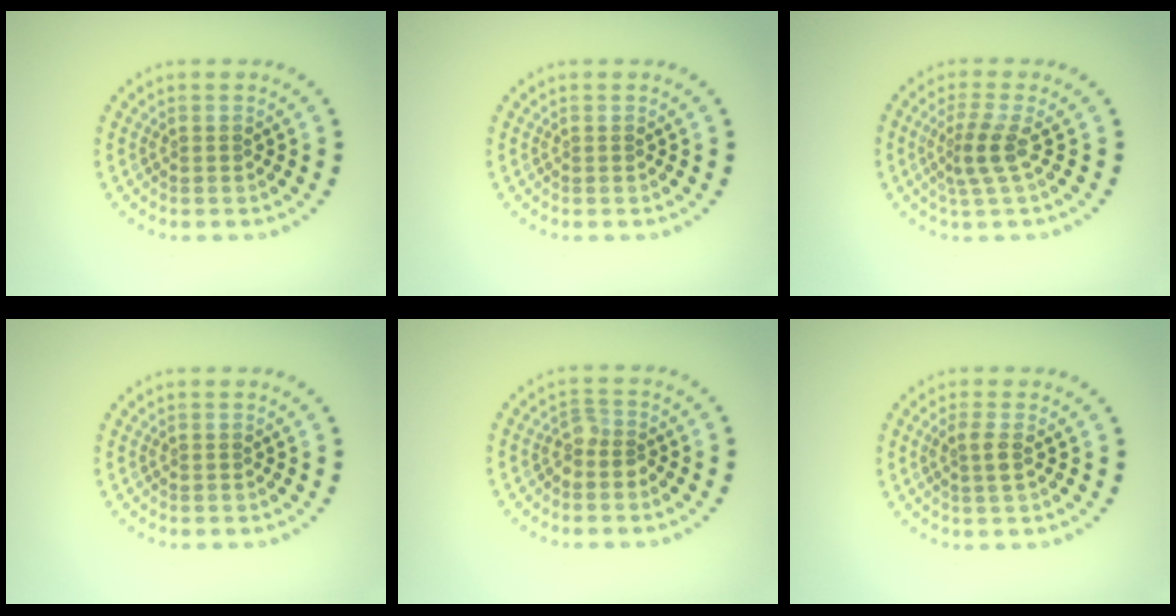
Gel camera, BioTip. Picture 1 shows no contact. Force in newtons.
{"total": 0.0}
{"total": 2.6, "press": 1.8, "slide": 1.8}
{"total": 0.0}
{"total": 1.7, "press": 1.3, "slide": 1.1}
{"total": 1.6, "press": 1.4, "slide": 0.8}